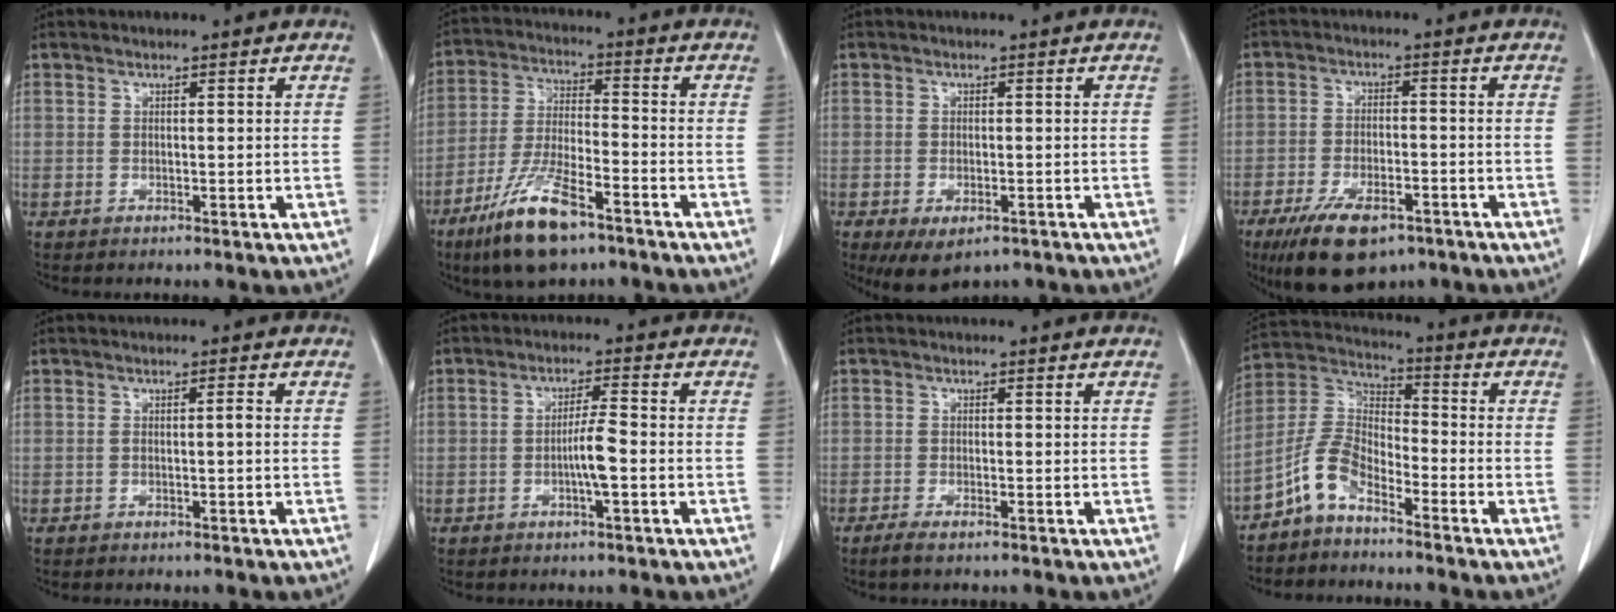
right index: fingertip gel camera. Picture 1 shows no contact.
{"total": 12.4, "force": [-8.0, 2.9, 9.1], "torque": [-0.187, -0.022, -0.144]}
{"total": 5.9, "force": [-3.7, 2.8, 3.6], "torque": [-0.058, -0.009, -0.052]}
{"total": 10.9, "force": [-7.2, 4.4, 6.9], "torque": [-0.125, -0.012, -0.116]}
{"total": 1.1, "force": [-0.2, 0.0, 1.1], "torque": [-0.018, 0.001, -0.002]}
{"total": 4.0, "force": [-1.1, 0.1, 3.8], "torque": [-0.072, 0.002, -0.021]}
{"total": 2.2, "force": [-1.7, 0.3, 1.4], "torque": [-0.031, -0.005, -0.027]}
{"total": 7.5, "force": [-5.2, 3.1, 4.4], "torque": [-0.107, 0.019, -0.112]}